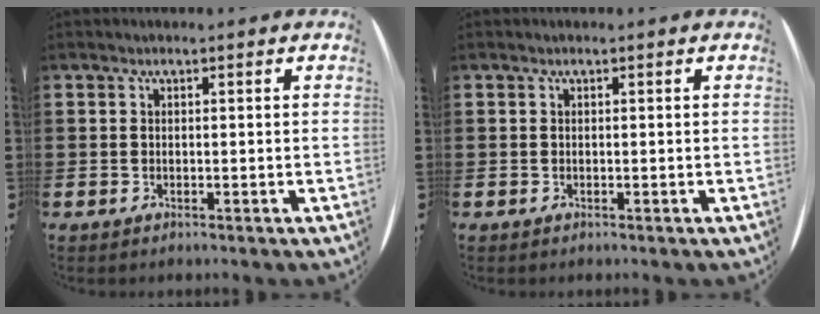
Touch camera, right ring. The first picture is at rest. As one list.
[{"total": 0.0}]